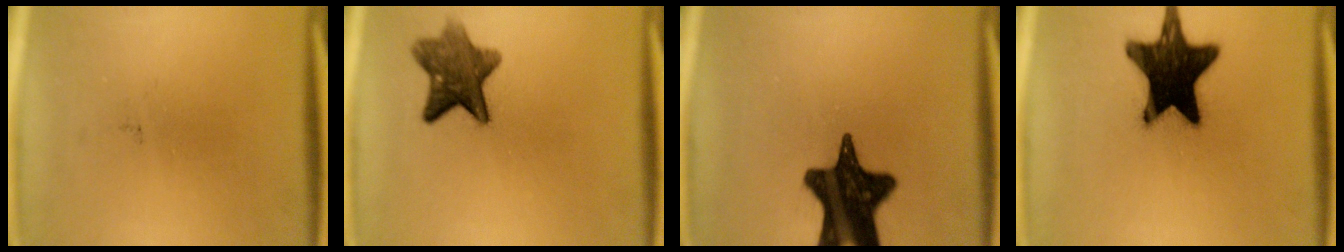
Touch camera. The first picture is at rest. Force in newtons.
{"total": 8.3}
{"total": 17.4}
{"total": 19.6}